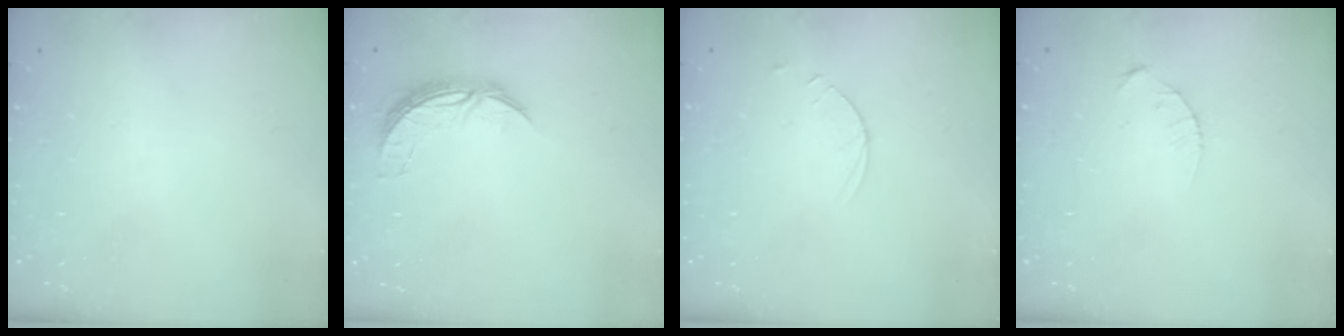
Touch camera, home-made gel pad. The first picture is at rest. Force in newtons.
{"total": 7.4, "press": 7.4, "slide": 0.5}
{"total": 4.5, "press": 4.4, "slide": 0.4}
{"total": 2.1, "press": 2.1, "slide": 0.3}